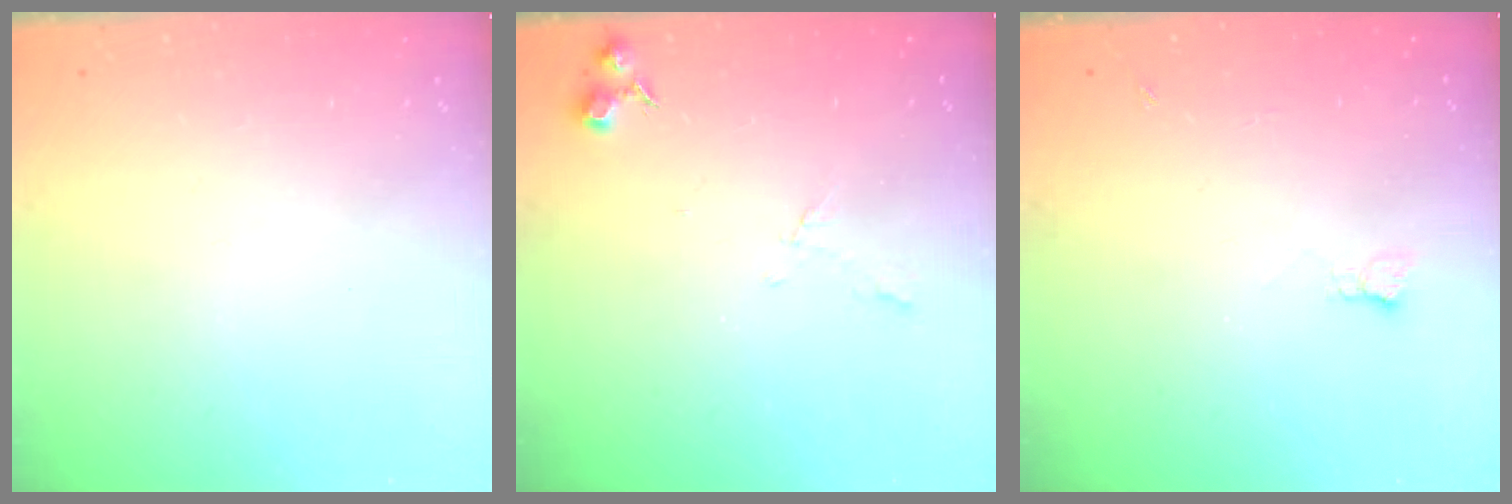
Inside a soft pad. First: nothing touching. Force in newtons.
{"total": 5.5, "press": 5.5, "slide": 0.8}
{"total": 2.9, "press": 2.9, "slide": 0.5}